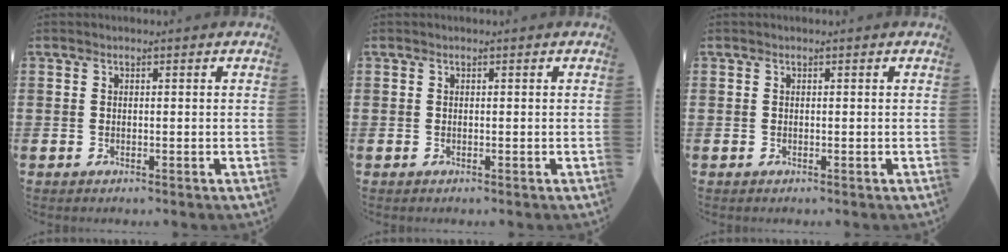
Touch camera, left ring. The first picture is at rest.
{"total": 0.0}
{"total": 0.0}